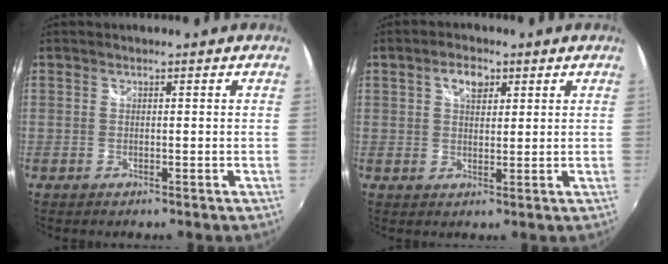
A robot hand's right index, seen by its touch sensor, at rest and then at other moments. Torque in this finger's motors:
{"motor_torque": [0.07, 0.06, 0.12, 0.06]}